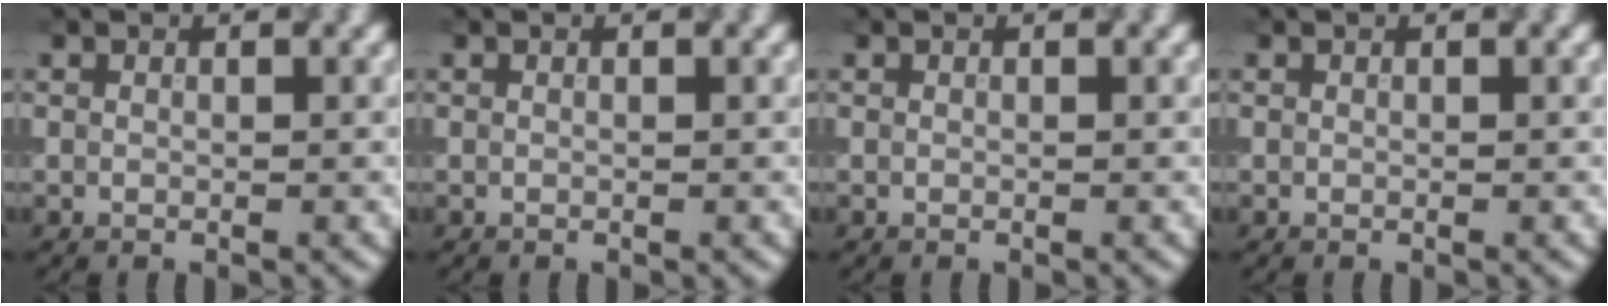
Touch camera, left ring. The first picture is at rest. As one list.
[{"total": 0.0}, {"total": 0.0}, {"total": 0.0}]